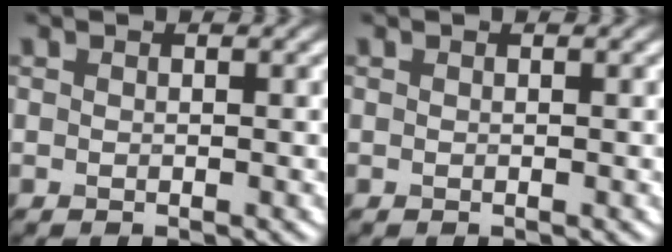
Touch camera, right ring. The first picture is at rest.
{"total": 0.0}